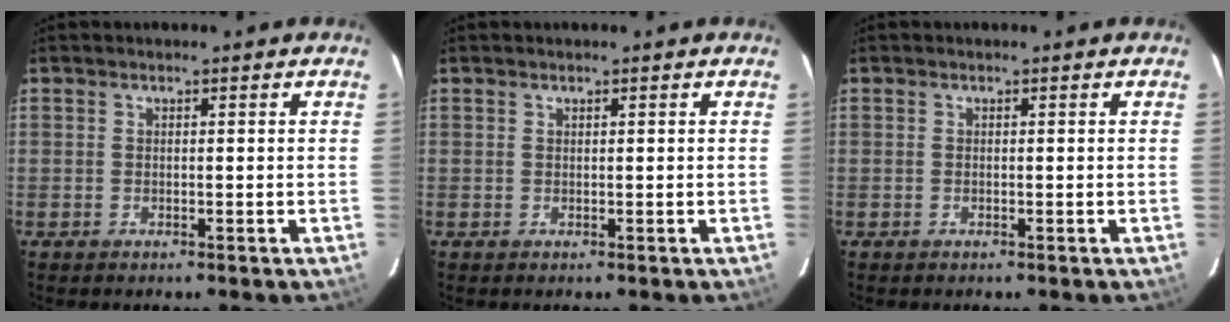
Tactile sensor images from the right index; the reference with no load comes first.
{"total": 0.0}
{"total": 0.0}